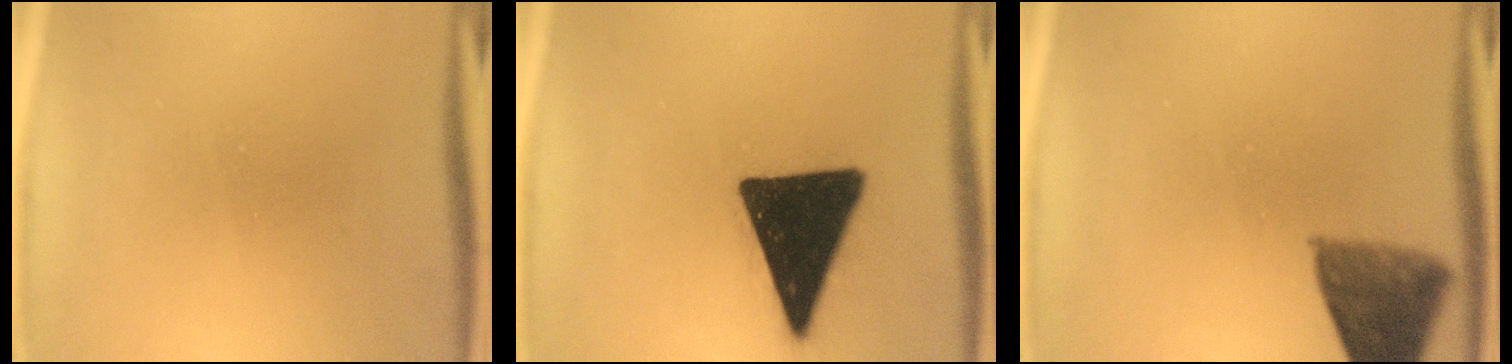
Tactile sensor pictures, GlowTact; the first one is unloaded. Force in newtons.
{"total": 18.8}
{"total": 8.1}